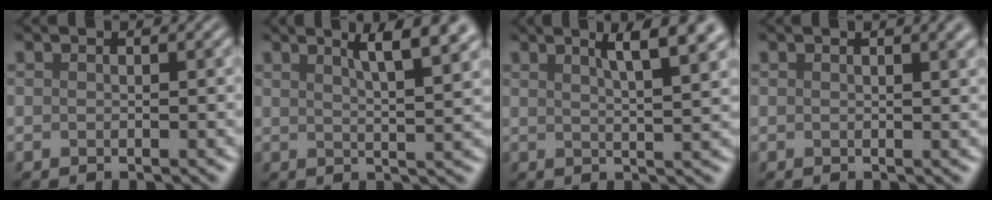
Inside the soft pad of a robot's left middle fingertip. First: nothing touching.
{"total": 6.2, "force": [3.7, 1.6, 4.8], "torque": [-0.040, 0.019, 0.035]}
{"total": 5.6, "force": [3.2, 1.3, 4.5], "torque": [-0.040, 0.017, 0.032]}
{"total": 3.3, "force": [1.7, 1.4, 2.5], "torque": [-0.011, 0.009, 0.002]}